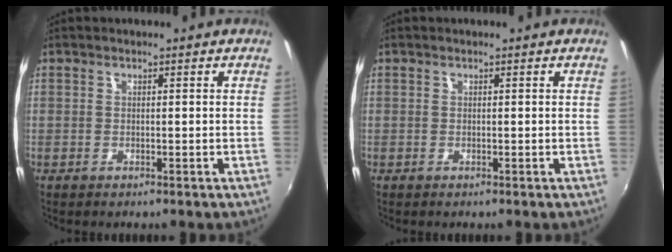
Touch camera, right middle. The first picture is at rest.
{"total": 0.0}